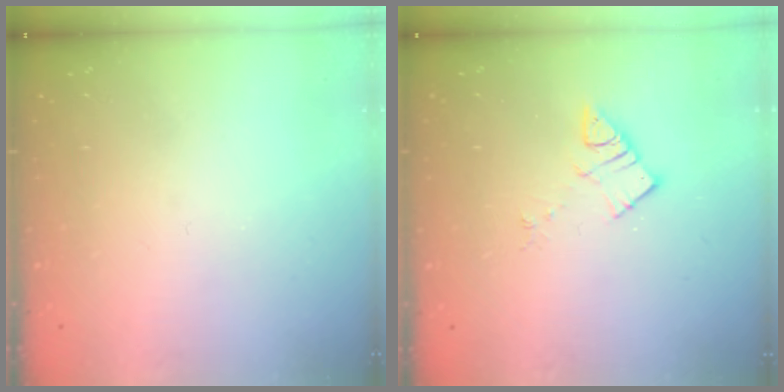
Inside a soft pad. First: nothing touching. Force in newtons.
{"total": 5.8, "press": 5.8, "slide": 0.0}